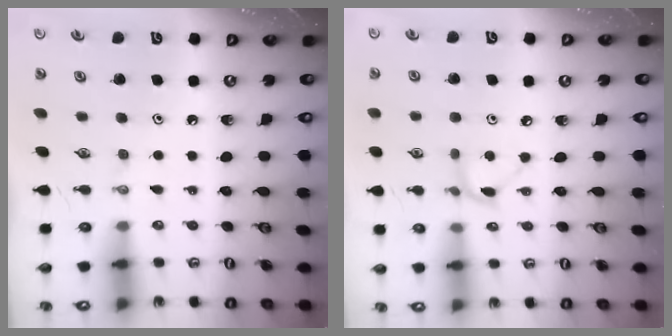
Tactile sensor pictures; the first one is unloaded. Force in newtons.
{"total": 5.7, "press": 5.6, "slide": 0.6}